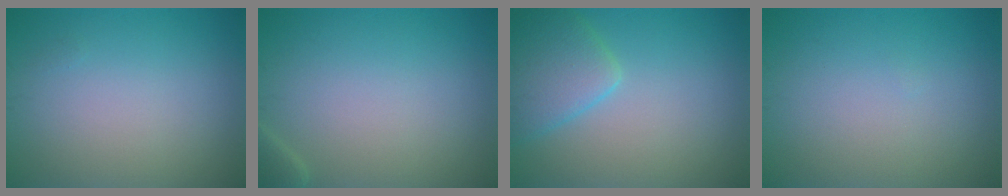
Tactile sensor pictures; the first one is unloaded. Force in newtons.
{"total": 1.1, "press": 1.1, "slide": 0.1}
{"total": 4.2, "press": 4.2, "slide": 0.3}
{"total": 0.0}